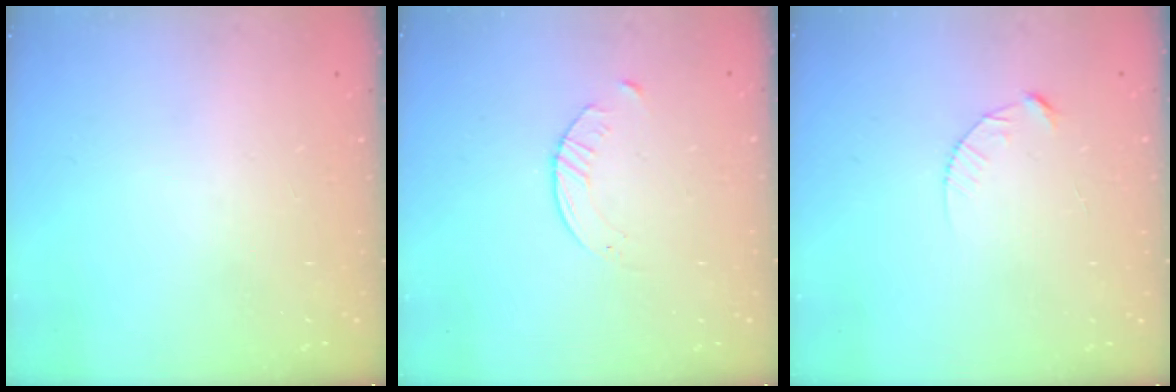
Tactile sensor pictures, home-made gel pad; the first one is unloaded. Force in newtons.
{"total": 3.1, "press": 3.0, "slide": 0.4}
{"total": 3.7, "press": 3.7, "slide": 0.4}